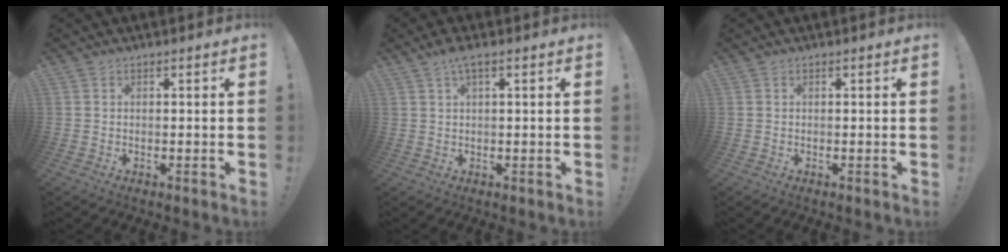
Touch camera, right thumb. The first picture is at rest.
{"total": 3.6, "force": [1.7, 0.8, 3.0], "torque": [-0.047, -0.004, 0.025]}
{"total": 0.0}